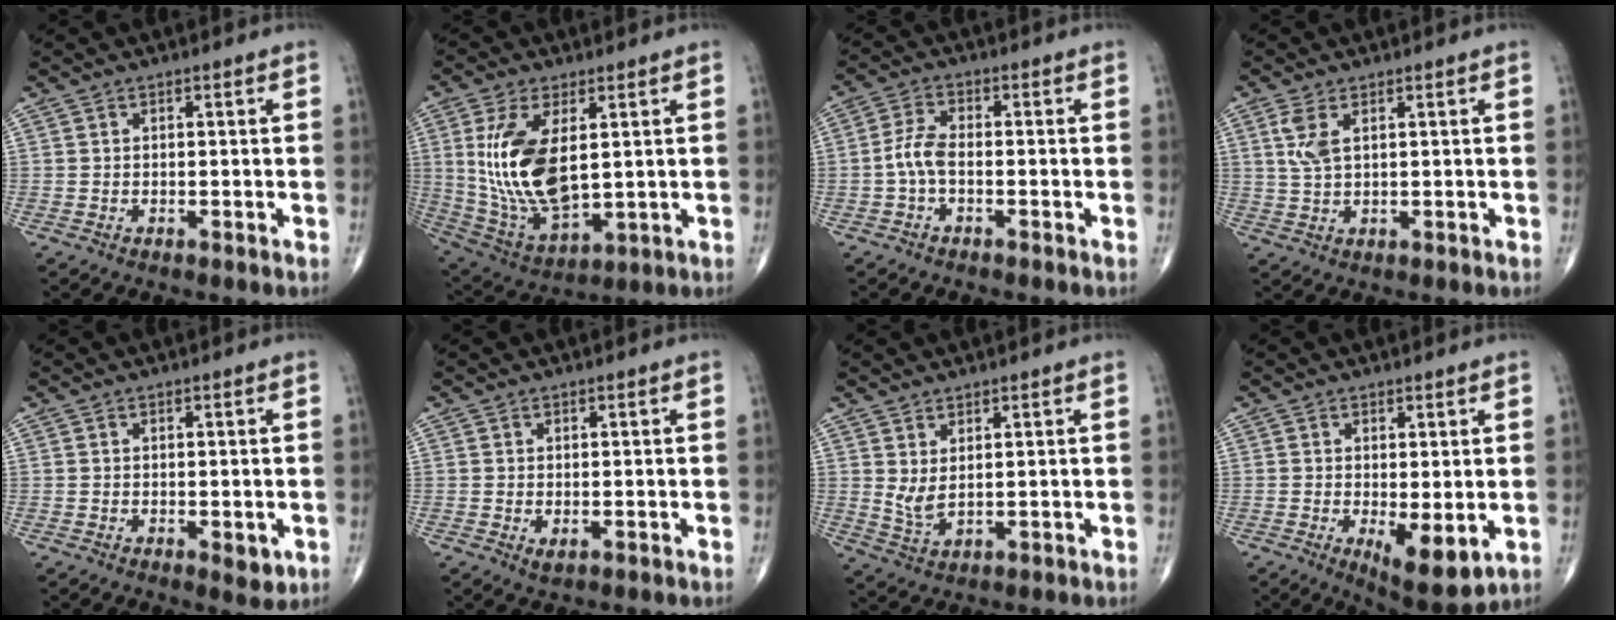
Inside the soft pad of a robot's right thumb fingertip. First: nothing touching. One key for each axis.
{"total": 16.4, "fx": 2.7, "fy": 8.0, "fz": 14.1, "tx": -0.278, "ty": -0.021, "tz": 0.069}
{"total": 4.1, "fx": -1.1, "fy": 1.8, "fz": 3.5, "tx": -0.079, "ty": 0.013, "tz": -0.029}
{"total": 4.1, "fx": 1.6, "fy": 1.7, "fz": 3.4, "tx": -0.082, "ty": 0.000, "tz": 0.037}
{"total": 2.7, "fx": -0.6, "fy": 1.3, "fz": 2.4, "tx": -0.024, "ty": -0.006, "tz": -0.004}
{"total": 1.2, "fx": -0.2, "fy": 0.6, "fz": 1.0, "tx": -0.018, "ty": -0.005, "tz": 0.000}
{"total": 3.8, "fx": 1.4, "fy": 1.4, "fz": 3.3, "tx": -0.066, "ty": -0.017, "tz": 0.036}
{"total": 7.5, "fx": -1.4, "fy": 2.7, "fz": 6.8, "tx": -0.099, "ty": -0.024, "tz": -0.011}